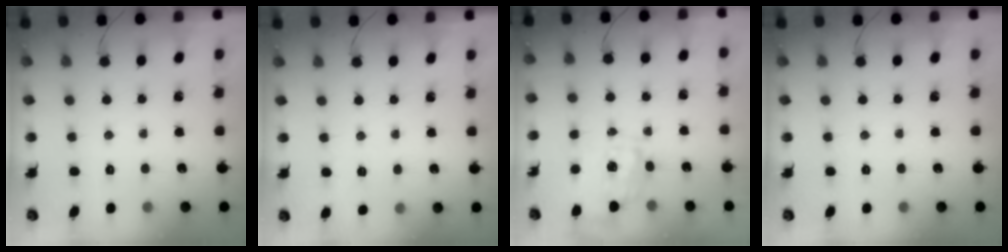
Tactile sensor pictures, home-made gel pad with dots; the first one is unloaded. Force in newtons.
{"total": 3.1, "press": 2.7, "slide": 1.5}
{"total": 1.5, "press": 1.5, "slide": 0.5}
{"total": 0.0}